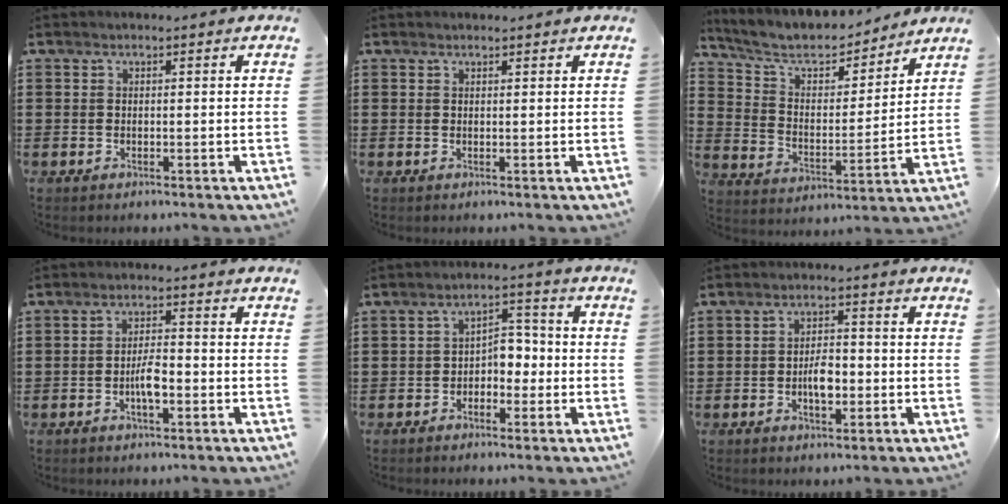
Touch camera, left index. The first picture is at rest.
{"total": 0.6, "force": [0.6, 0.1, 0.1], "torque": [-0.003, 0.000, 0.012]}
{"total": 7.2, "force": [6.0, 2.5, 2.9], "torque": [-0.085, -0.032, 0.102]}
{"total": 3.9, "force": [-1.2, 1.2, 3.5], "torque": [-0.069, 0.006, -0.025]}
{"total": 3.9, "force": [-1.7, 2.5, 2.4], "torque": [-0.051, 0.013, -0.037]}
{"total": 4.0, "force": [-0.9, 1.9, 3.4], "torque": [-0.055, 0.002, -0.020]}